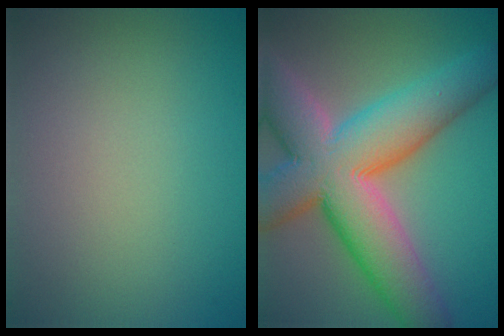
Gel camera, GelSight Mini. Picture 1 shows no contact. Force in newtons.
{"total": 13.2, "press": 13.2, "slide": 0.8}